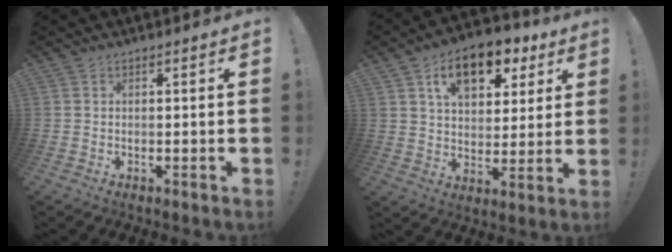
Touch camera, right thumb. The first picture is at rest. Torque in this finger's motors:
{"motor_torque": [1.81, 1.82, 0.36, 0.23, 0.36]}